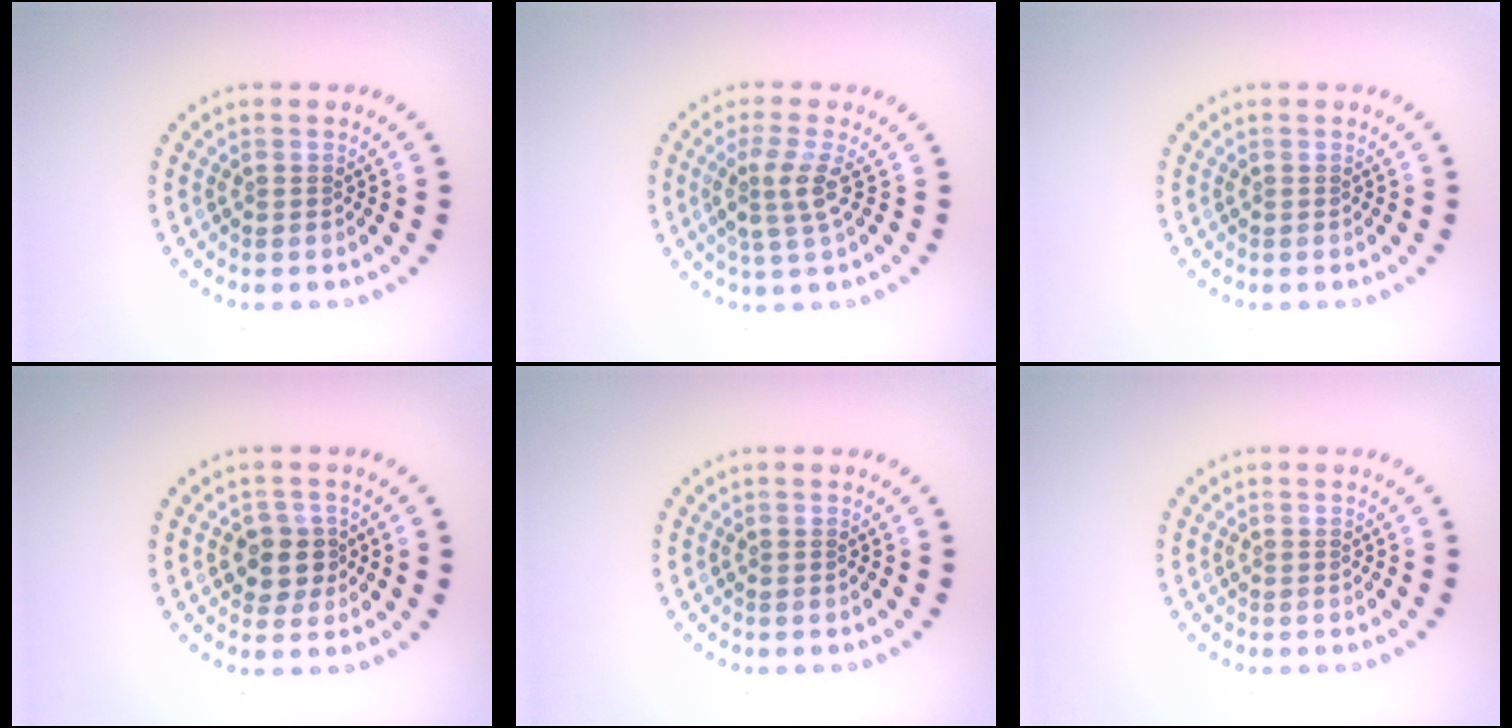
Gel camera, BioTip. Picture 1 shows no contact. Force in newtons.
{"total": 2.8, "press": 2.1, "slide": 1.8}
{"total": 0.0}
{"total": 2.6, "press": 2.4, "slide": 1.0}
{"total": 0.0}
{"total": 0.0}